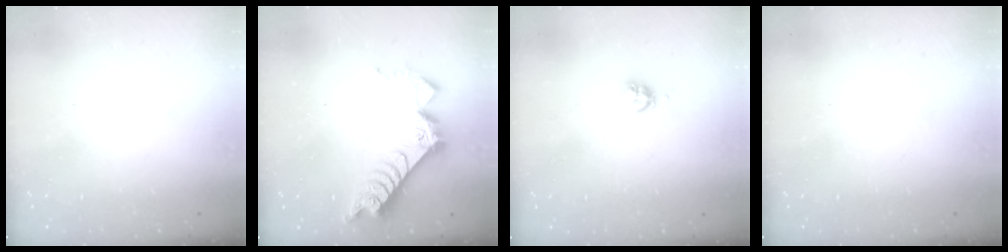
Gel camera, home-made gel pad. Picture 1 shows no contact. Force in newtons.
{"total": 9.3, "press": 9.3, "slide": 1.0}
{"total": 3.7, "press": 3.6, "slide": 0.5}
{"total": 0.0}